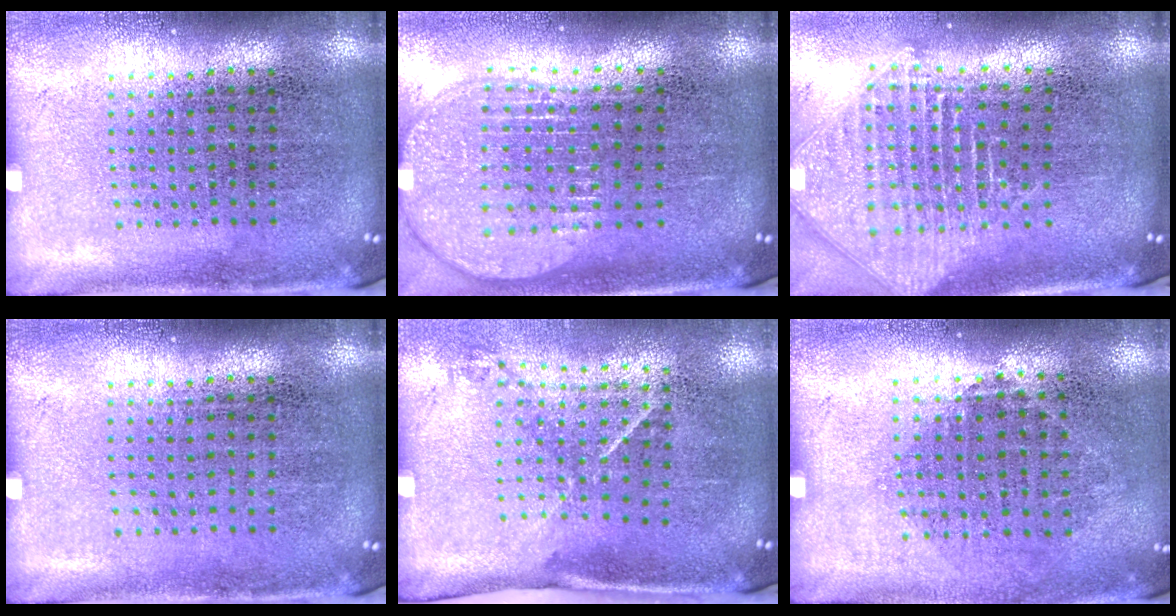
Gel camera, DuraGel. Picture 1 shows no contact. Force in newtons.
{"total": 1.9, "press": 1.6, "slide": 1.1}
{"total": 2.5, "press": 1.9, "slide": 1.6}
{"total": 0.0}
{"total": 1.5, "press": 0.9, "slide": 1.1}
{"total": 0.8, "press": 0.7, "slide": 0.3}